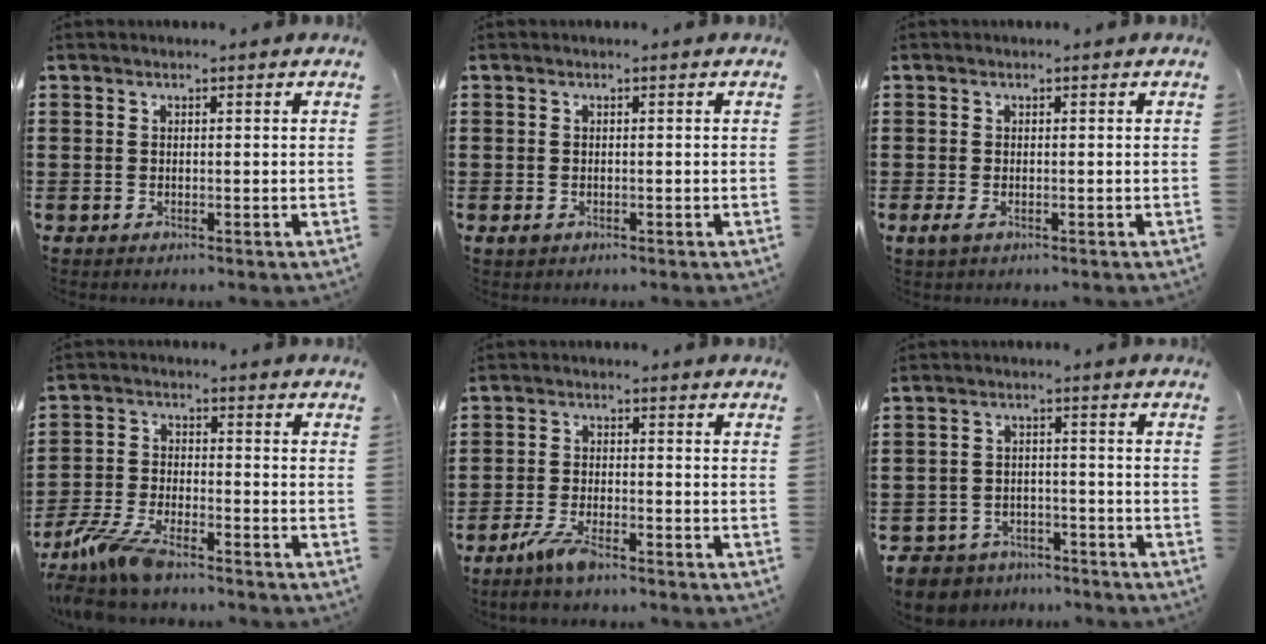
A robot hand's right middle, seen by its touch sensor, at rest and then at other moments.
{"total": 0.7, "force": [-0.3, 0.4, 0.4], "torque": [-0.010, -0.002, -0.006]}
{"total": 1.0, "force": [-0.3, 0.3, 0.9], "torque": [-0.025, -0.006, -0.007]}
{"total": 7.2, "force": [-6.1, 1.3, 3.6], "torque": [-0.095, -0.008, -0.121]}
{"total": 4.7, "force": [-3.4, 0.9, 3.1], "torque": [-0.079, -0.007, -0.069]}
{"total": 4.8, "force": [-4.7, 1.3, 0.1], "torque": [-0.018, 0.004, -0.101]}